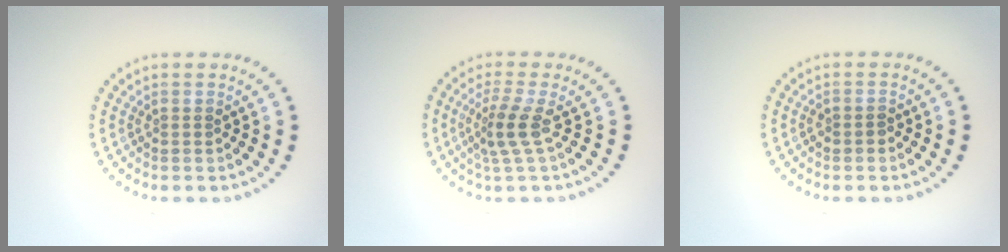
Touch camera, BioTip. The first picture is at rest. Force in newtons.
{"total": 2.6, "press": 1.9, "slide": 1.8}
{"total": 0.9, "press": 0.8, "slide": 0.4}